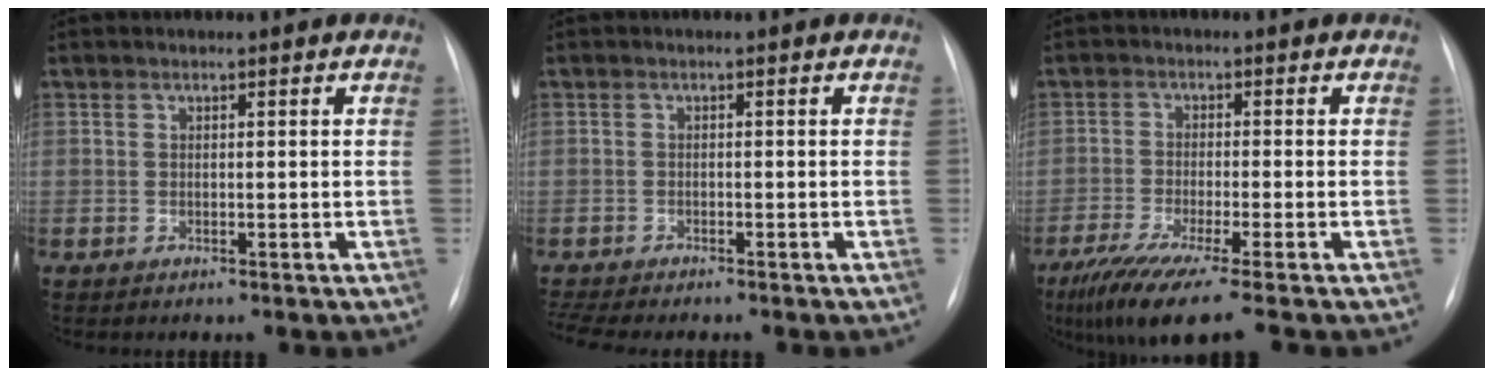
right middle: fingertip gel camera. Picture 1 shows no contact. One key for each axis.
{"total": 5.9, "fx": -5.2, "fy": 0.5, "fz": 2.8, "tx": -0.050, "ty": -0.008, "tz": -0.079}
{"total": 9.7, "fx": -7.1, "fy": -0.4, "fz": 6.5, "tx": -0.113, "ty": -0.033, "tz": -0.117}